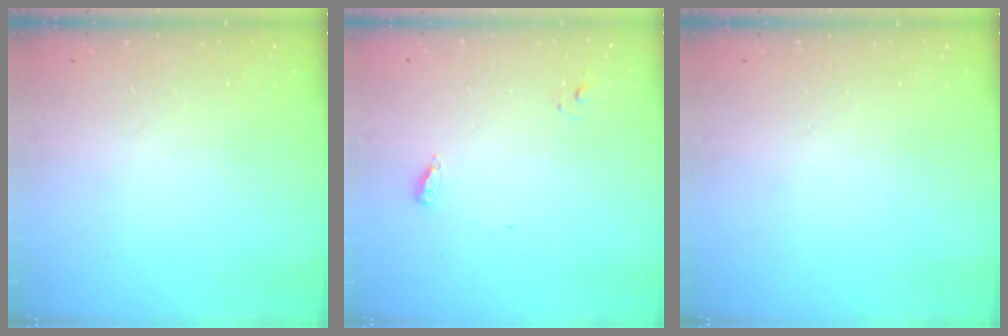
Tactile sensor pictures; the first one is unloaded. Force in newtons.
{"total": 5.9, "press": 5.9, "slide": 0.3}
{"total": 0.0}